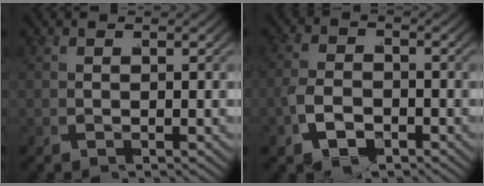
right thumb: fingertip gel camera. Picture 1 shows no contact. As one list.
[{"total": 3.5, "force": [-2.4, 2.1, 1.4], "torque": [-0.038, -0.009, -0.044]}]